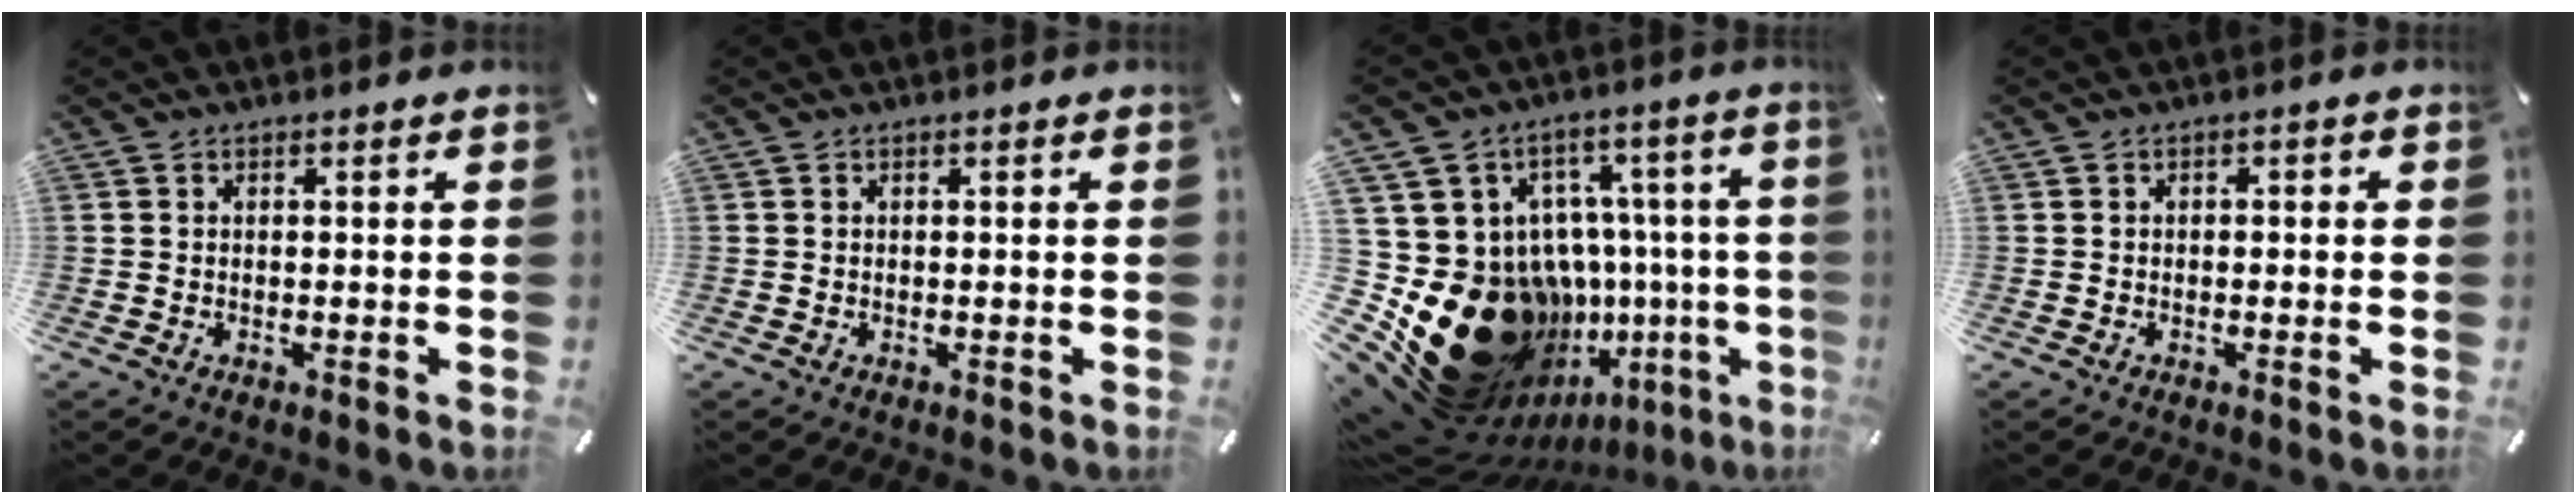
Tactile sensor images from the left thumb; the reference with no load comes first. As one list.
[{"total": 0.0}, {"total": 28.3, "force": [-9.8, 20.3, 17.2], "torque": [-0.263, 0.008, -0.094]}, {"total": 0.9, "force": [-0.4, 0.6, 0.5], "torque": [-0.010, 0.003, -0.009]}]